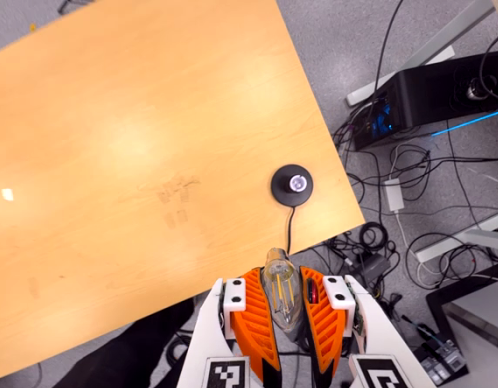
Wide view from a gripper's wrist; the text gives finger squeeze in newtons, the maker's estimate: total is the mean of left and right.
{"total": 19.2, "left": 23.8, "right": 14.5}